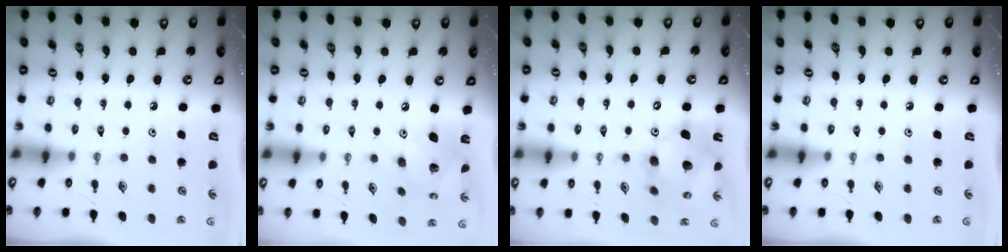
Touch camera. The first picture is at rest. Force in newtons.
{"total": 12.3, "press": 12.3, "slide": 1.2}
{"total": 14.4, "press": 14.2, "slide": 2.3}
{"total": 0.0}